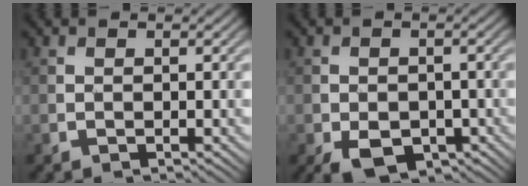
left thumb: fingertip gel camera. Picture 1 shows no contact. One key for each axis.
{"total": 5.6, "fx": -2.7, "fy": 3.6, "fz": 3.3, "tx": -0.054, "ty": -0.020, "tz": -0.043}